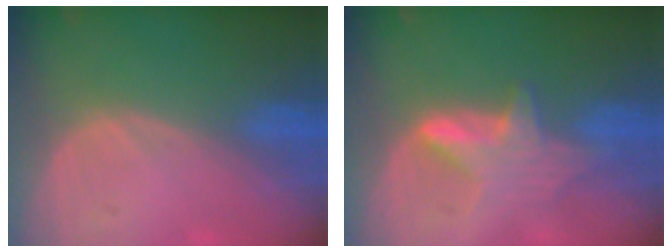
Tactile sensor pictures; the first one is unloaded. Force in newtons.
{"total": 5.9, "press": 5.8, "slide": 0.8}